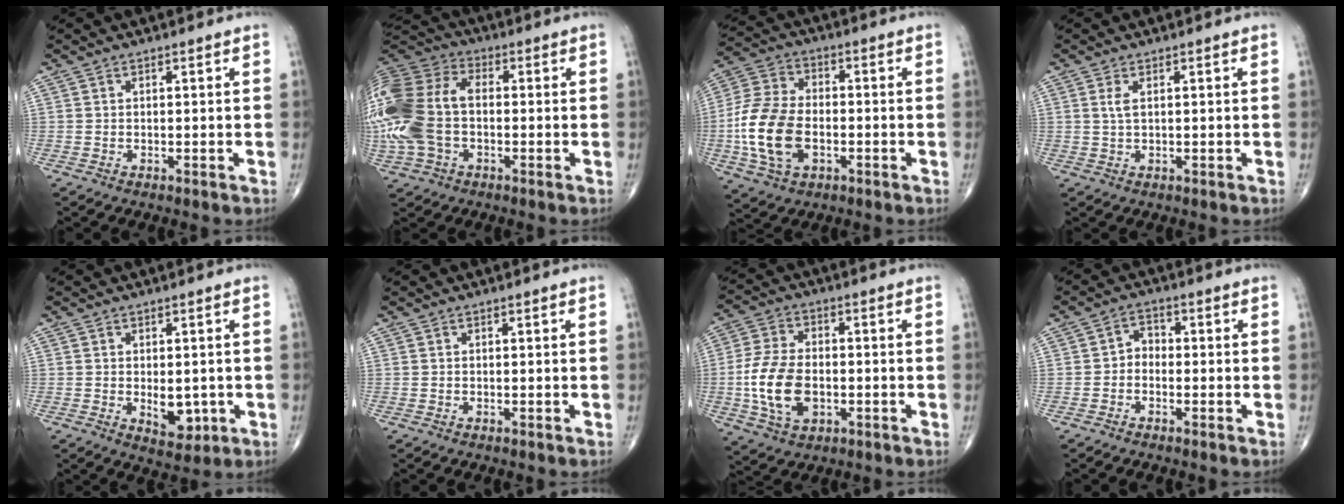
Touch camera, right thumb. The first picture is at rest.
{"total": 20.8, "force": [-1.8, 13.6, 15.7], "torque": [-0.392, 0.026, -0.035]}
{"total": 14.9, "force": [-3.0, 9.3, 11.2], "torque": [-0.226, 0.014, -0.060]}
{"total": 1.8, "force": [0.6, 0.6, 1.5], "torque": [-0.040, 0.000, 0.017]}
{"total": 5.5, "force": [-0.8, 3.2, 4.4], "torque": [-0.039, -0.008, -0.001]}
{"total": 0.0}
{"total": 12.4, "force": [-2.2, 7.6, 9.5], "torque": [-0.184, 0.008, -0.039]}
{"total": 2.7, "force": [-0.9, 2.1, 1.4], "torque": [-0.002, 0.016, -0.030]}